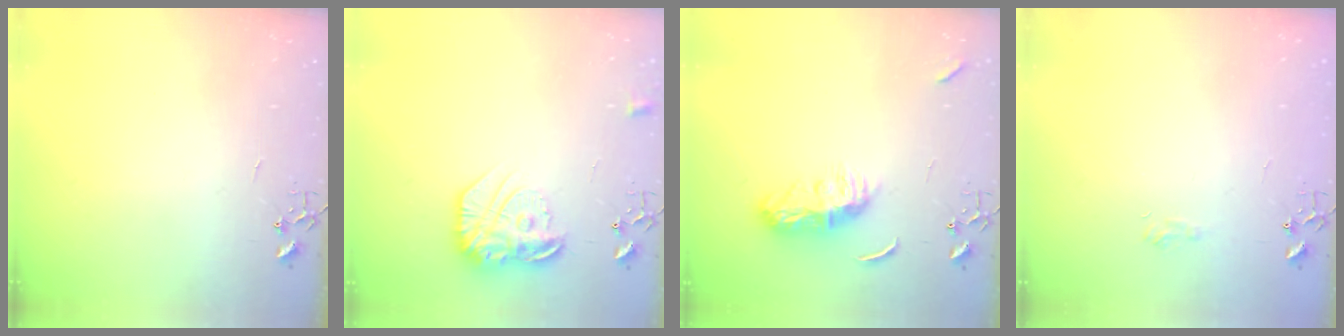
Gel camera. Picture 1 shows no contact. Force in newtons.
{"total": 18.3, "press": 18.2, "slide": 1.3}
{"total": 9.1, "press": 9.1, "slide": 0.8}
{"total": 6.1, "press": 6.1, "slide": 0.8}